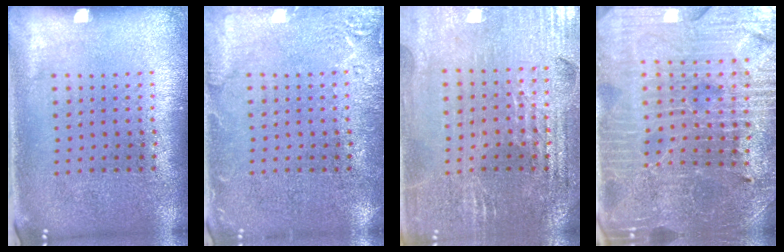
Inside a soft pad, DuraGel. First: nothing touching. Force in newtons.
{"total": 2.4, "press": 2.4, "slide": 0.4}
{"total": 2.9, "press": 2.8, "slide": 0.5}
{"total": 4.5, "press": 4.3, "slide": 1.3}